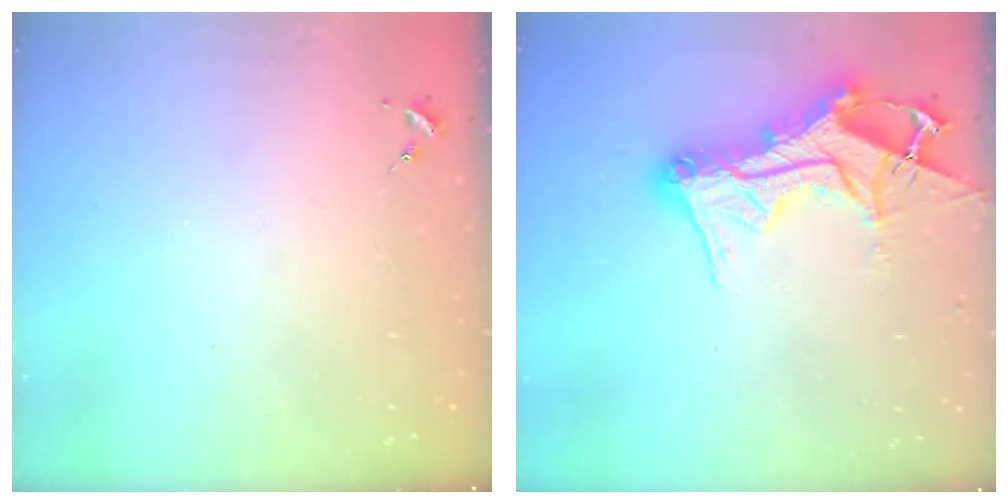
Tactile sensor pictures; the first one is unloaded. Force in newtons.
{"total": 17.6, "press": 17.5, "slide": 1.8}